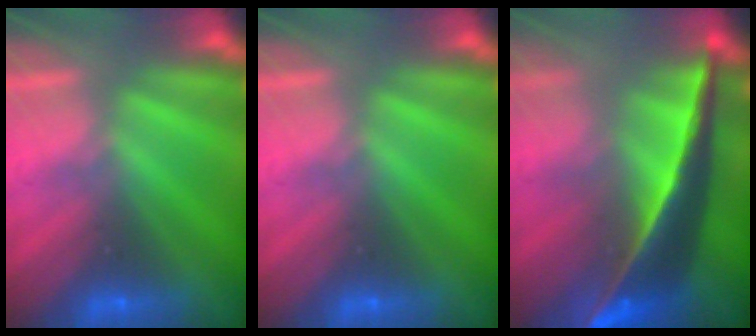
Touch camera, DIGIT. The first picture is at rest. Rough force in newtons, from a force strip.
{"total": 0.0}
{"total": 7.4}